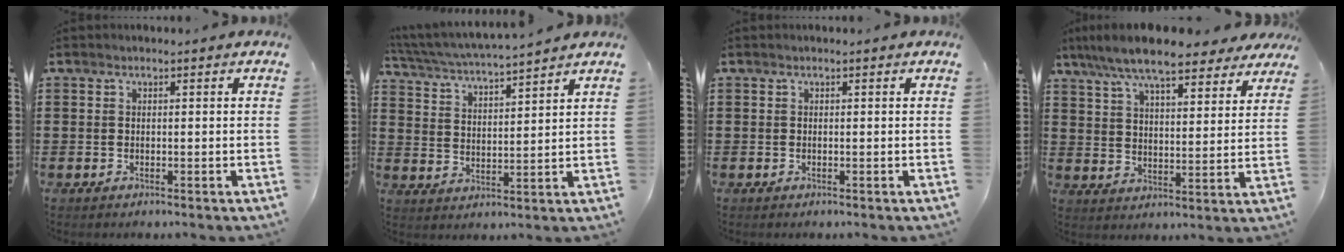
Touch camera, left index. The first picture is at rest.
{"total": 4.4, "force": [4.2, -0.1, 1.1], "torque": [-0.043, -0.027, 0.069]}
{"total": 0.0}
{"total": 9.2, "force": [8.1, 1.3, 4.3], "torque": [-0.113, -0.027, 0.146]}